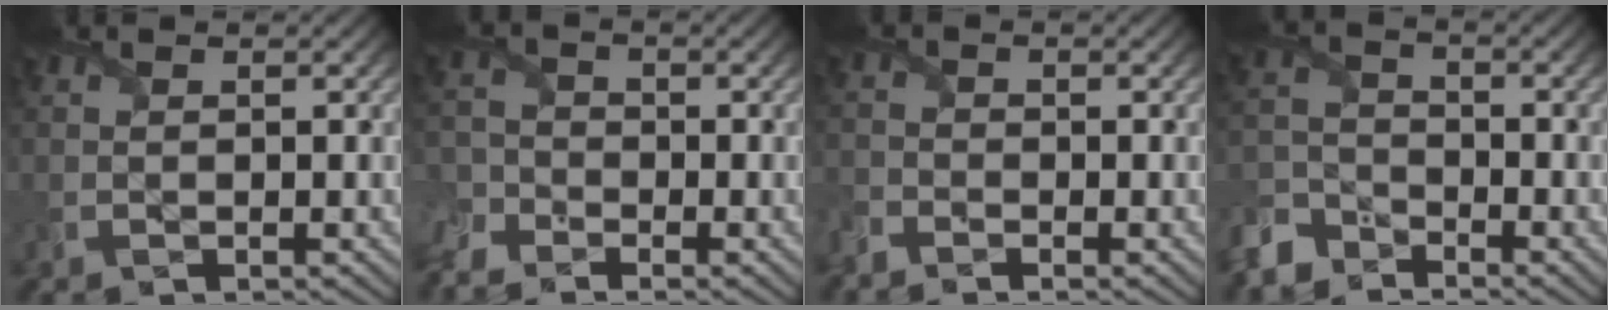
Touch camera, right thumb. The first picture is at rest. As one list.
[{"total": 5.0, "force": [-4.1, 2.4, 1.6], "torque": [-0.050, -0.021, -0.088]}, {"total": 2.1, "force": [-1.9, 0.8, 0.4], "torque": [-0.016, -0.011, -0.051]}, {"total": 5.7, "force": [-4.8, 2.7, 1.5], "torque": [-0.044, -0.008, -0.116]}]